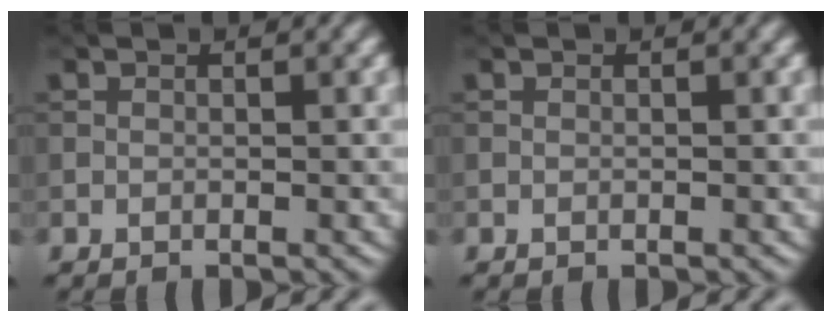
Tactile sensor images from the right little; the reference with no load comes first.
{"total": 0.0}